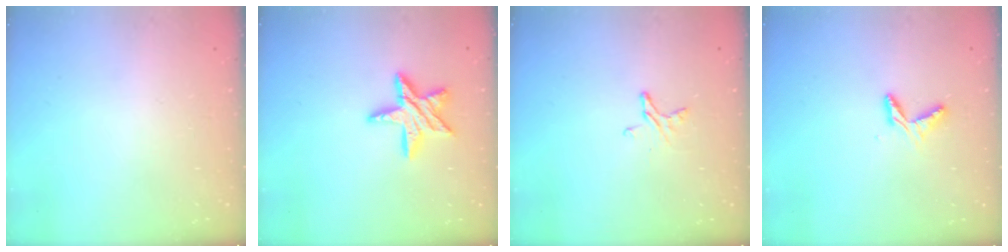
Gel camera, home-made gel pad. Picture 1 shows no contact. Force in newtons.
{"total": 11.9, "press": 11.9, "slide": 0.9}
{"total": 4.5, "press": 4.4, "slide": 0.3}
{"total": 5.0, "press": 4.9, "slide": 0.5}